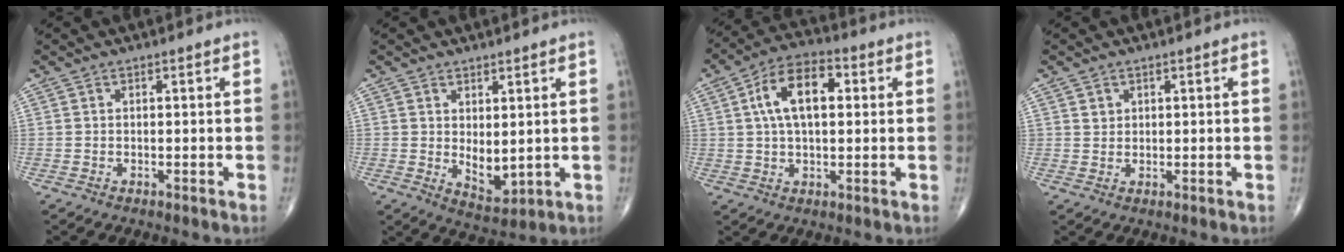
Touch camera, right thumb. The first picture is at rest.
{"total": 5.6, "force": [0.7, 3.0, 4.6], "torque": [-0.059, -0.021, 0.024]}
{"total": 11.4, "force": [2.3, 6.1, 9.4], "torque": [-0.158, 0.022, 0.034]}
{"total": 1.4, "force": [0.7, 1.2, 0.2], "torque": [0.009, -0.003, 0.010]}